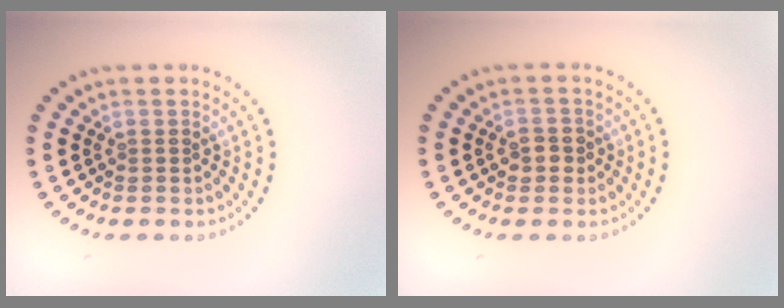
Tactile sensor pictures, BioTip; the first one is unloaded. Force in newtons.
{"total": 1.8, "press": 1.8, "slide": 0.3}